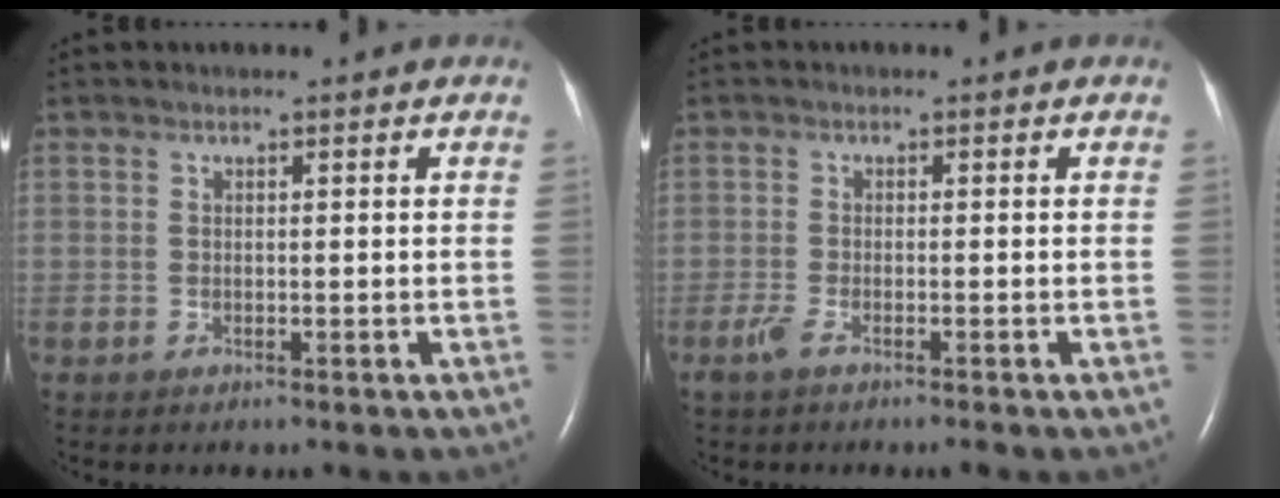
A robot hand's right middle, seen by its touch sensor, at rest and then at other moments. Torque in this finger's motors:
{"motor_torque": [0.41, -0.27, 0.04, 0.02]}